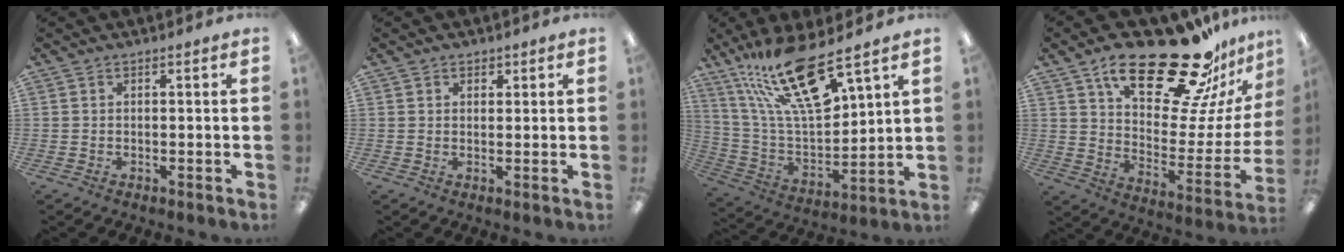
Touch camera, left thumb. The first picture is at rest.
{"total": 1.5, "force": [1.0, 1.1, 0.1], "torque": [0.004, -0.001, 0.016]}
{"total": 20.8, "force": [13.9, 5.8, 14.3], "torque": [-0.281, -0.085, 0.236]}
{"total": 27.1, "force": [19.0, 9.4, 16.9], "torque": [-0.250, -0.125, 0.313]}